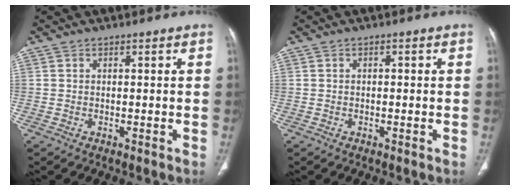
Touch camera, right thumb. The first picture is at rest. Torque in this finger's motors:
{"motor_torque": [-0.36, -0.52, -0.11, 0.51, 0.00]}